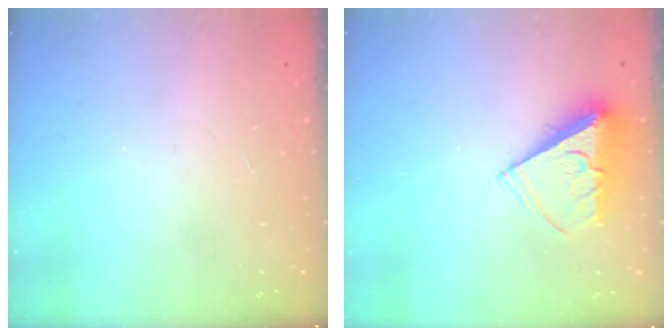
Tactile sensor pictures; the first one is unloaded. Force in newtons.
{"total": 7.0, "press": 7.0, "slide": 0.8}